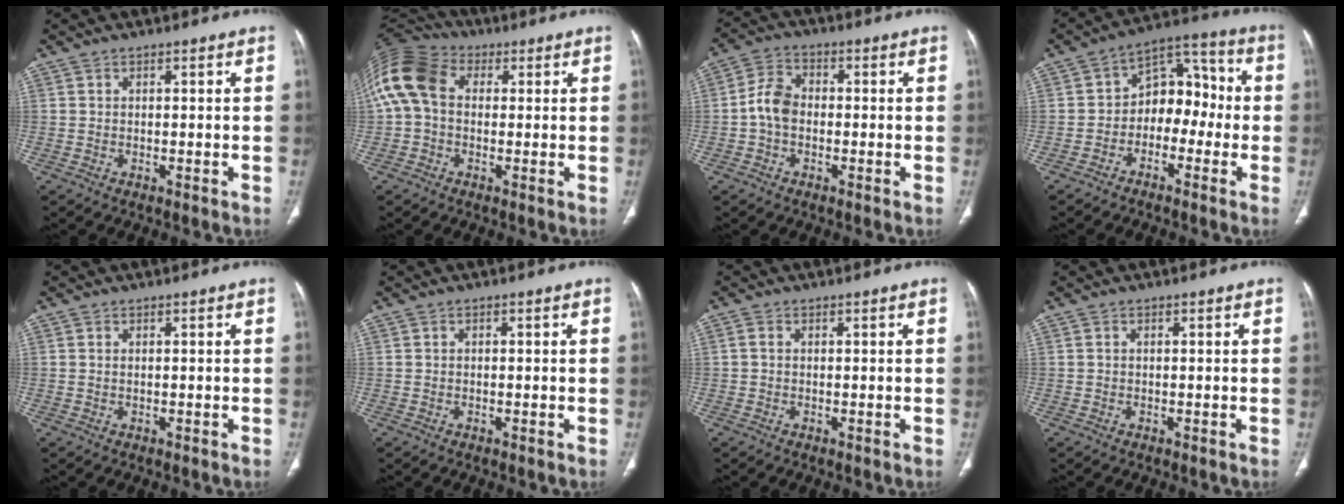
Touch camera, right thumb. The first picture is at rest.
{"total": 14.3, "force": [1.9, 10.6, 9.5], "torque": [-0.210, 0.041, 0.027]}
{"total": 5.9, "force": [-0.9, 4.2, 4.0], "torque": [-0.070, 0.018, -0.027]}
{"total": 10.4, "force": [-2.0, 7.4, 7.1], "torque": [-0.060, 0.048, -0.048]}
{"total": 0.0}
{"total": 0.0}
{"total": 0.9, "force": [0.0, 0.7, 0.5], "torque": [-0.011, 0.002, -0.002]}
{"total": 0.0}